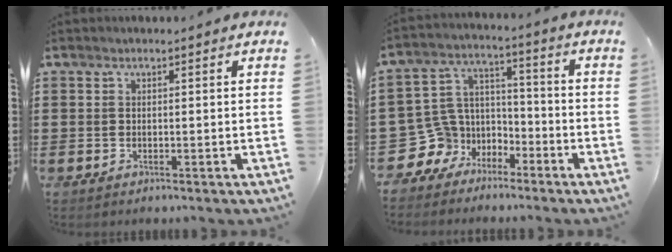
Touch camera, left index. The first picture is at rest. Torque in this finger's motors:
{"motor_torque": [-0.14, 0.26, -0.09, -0.05]}